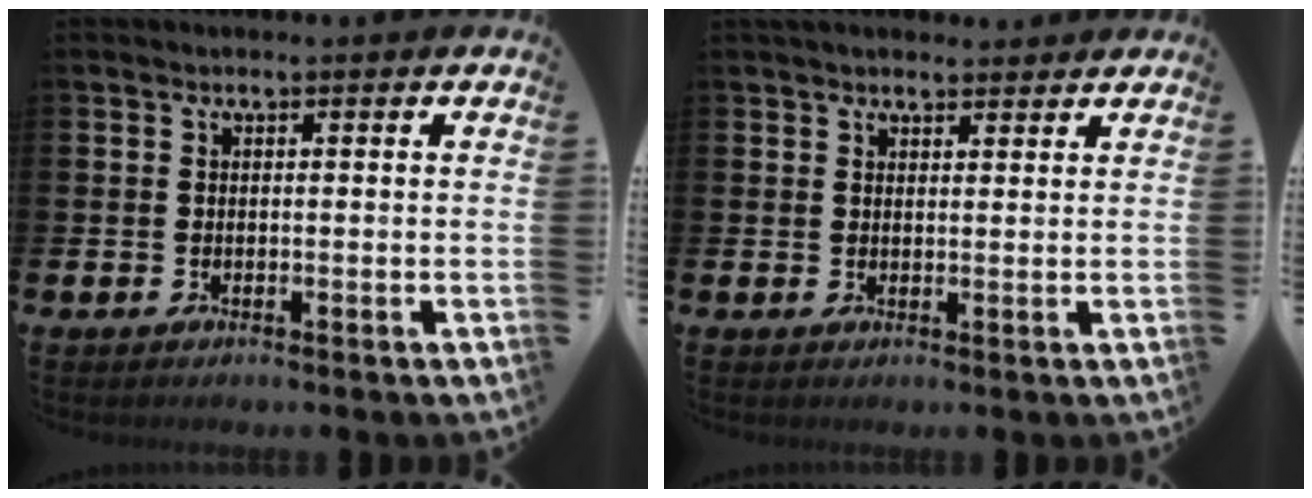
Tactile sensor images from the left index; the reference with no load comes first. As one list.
[{"total": 2.4, "force": [2.3, 0.7, 0.3], "torque": [0.000, -0.008, 0.039]}]